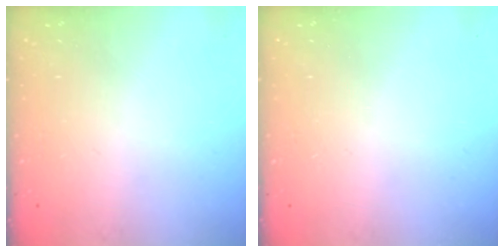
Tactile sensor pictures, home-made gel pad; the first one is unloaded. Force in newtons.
{"total": 0.0}